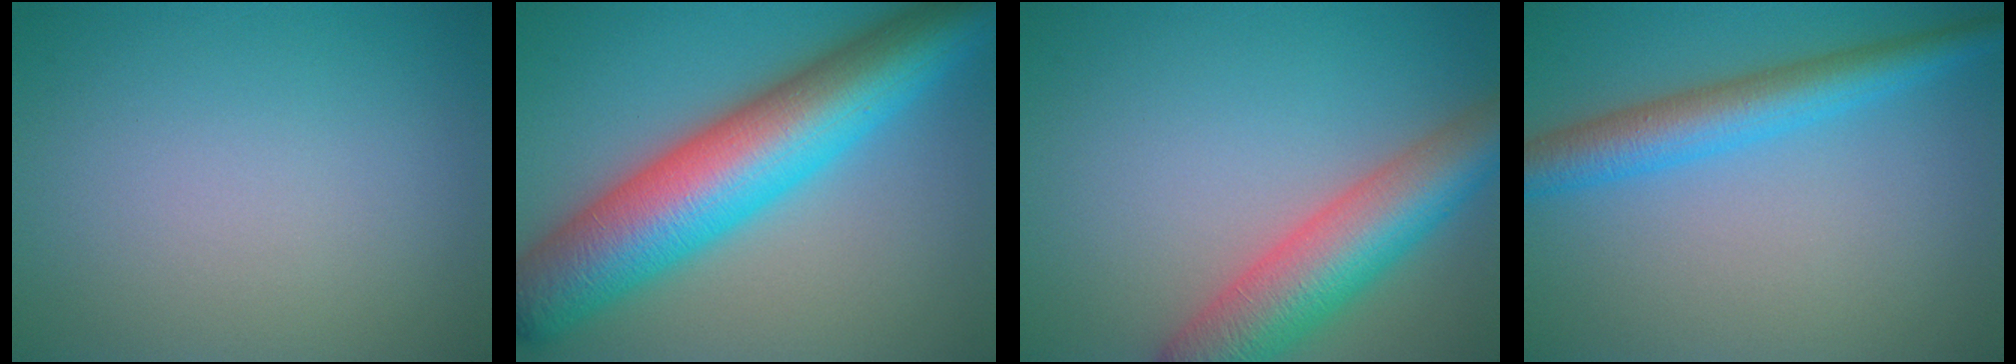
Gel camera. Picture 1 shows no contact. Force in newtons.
{"total": 13.4, "press": 13.4, "slide": 0.2}
{"total": 8.0, "press": 8.0, "slide": 0.3}
{"total": 4.9, "press": 4.9, "slide": 0.2}